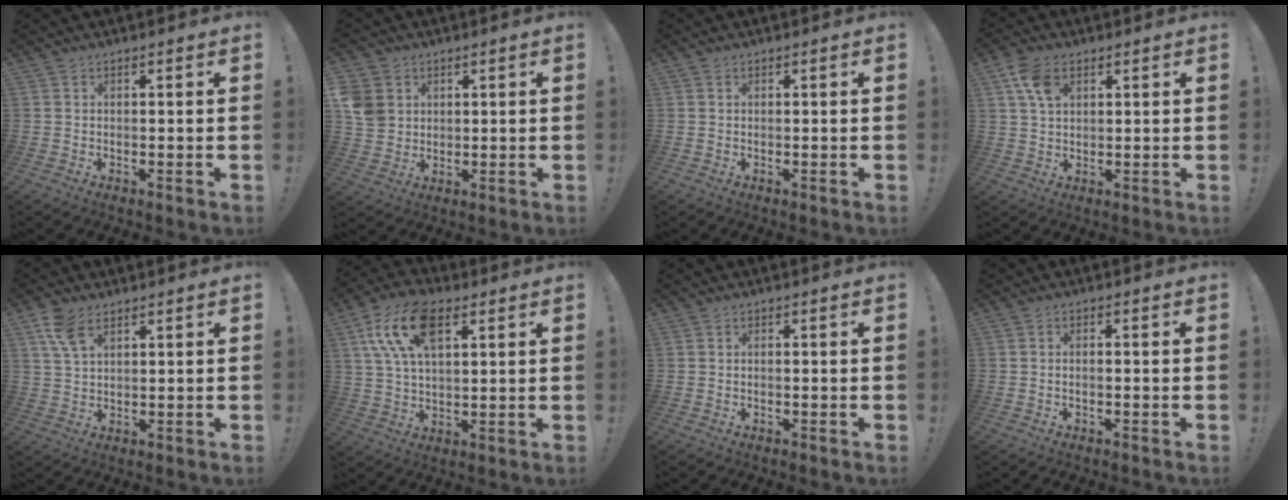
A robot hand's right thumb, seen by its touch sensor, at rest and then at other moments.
{"total": 7.4, "force": [2.4, 6.4, 2.8], "torque": [-0.062, -0.012, 0.046]}
{"total": 0.0}
{"total": 7.5, "force": [3.6, 4.5, 4.8], "torque": [-0.083, -0.005, 0.070]}
{"total": 7.1, "force": [4.1, 3.5, 4.7], "torque": [-0.079, -0.012, 0.077]}
{"total": 15.8, "force": [6.6, 8.5, 11.5], "torque": [-0.219, -0.008, 0.122]}
{"total": 0.0}
{"total": 1.2, "force": [-0.7, 0.2, 0.9], "torque": [-0.019, 0.004, -0.011]}